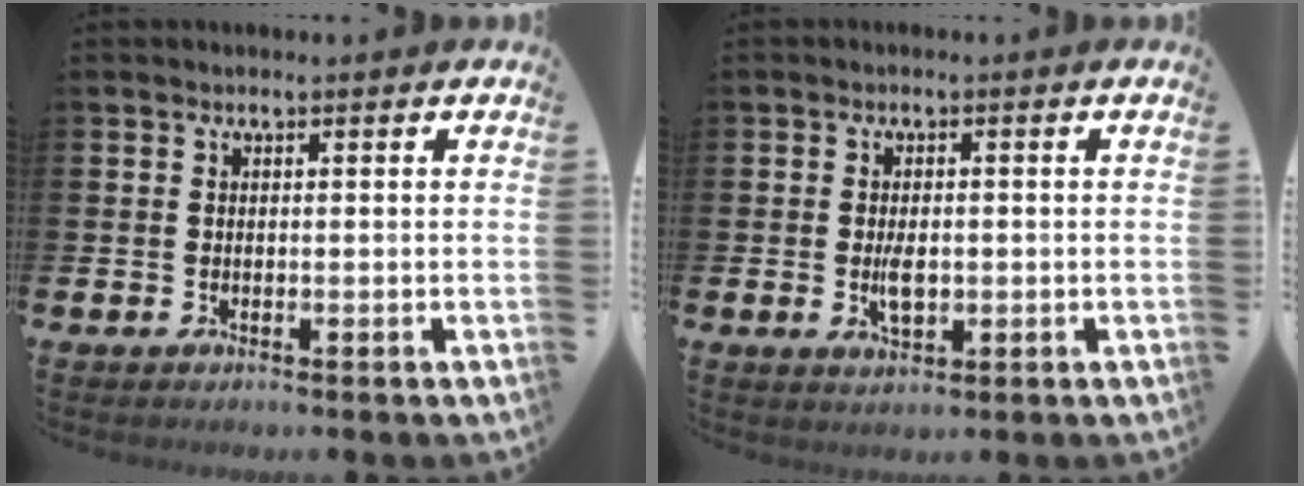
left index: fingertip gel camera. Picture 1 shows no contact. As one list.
[{"total": 3.1, "force": [-0.1, 1.7, 2.7], "torque": [-0.040, 0.000, -0.006]}]